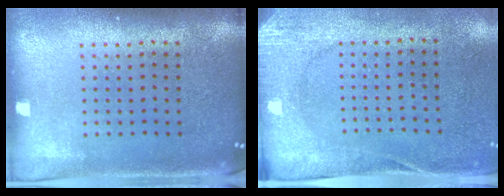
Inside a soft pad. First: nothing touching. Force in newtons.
{"total": 2.8, "press": 2.1, "slide": 1.8}